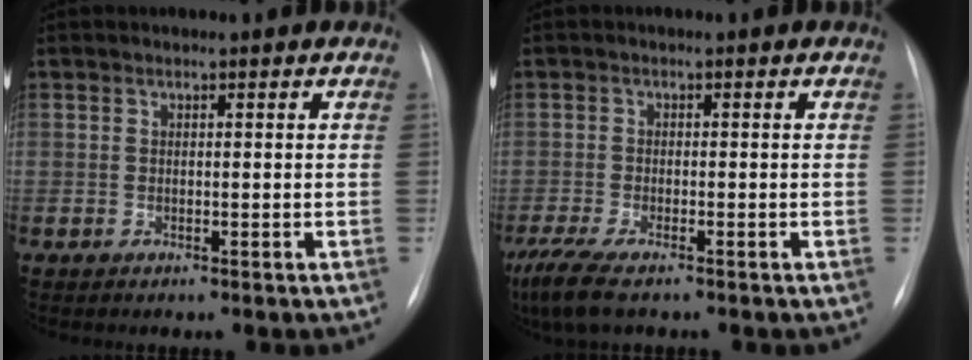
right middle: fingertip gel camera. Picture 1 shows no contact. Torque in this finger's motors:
{"motor_torque": [0.83, -0.91, 0.18, 0.08]}